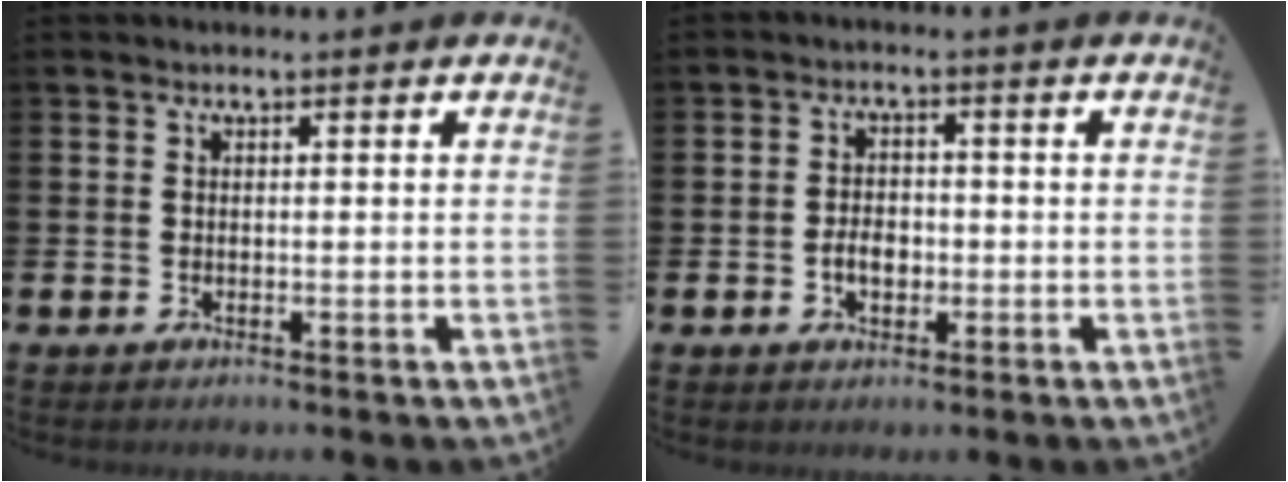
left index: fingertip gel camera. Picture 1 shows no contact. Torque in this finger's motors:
{"motor_torque": [0.19, 0.12, 0.11, 0.09]}